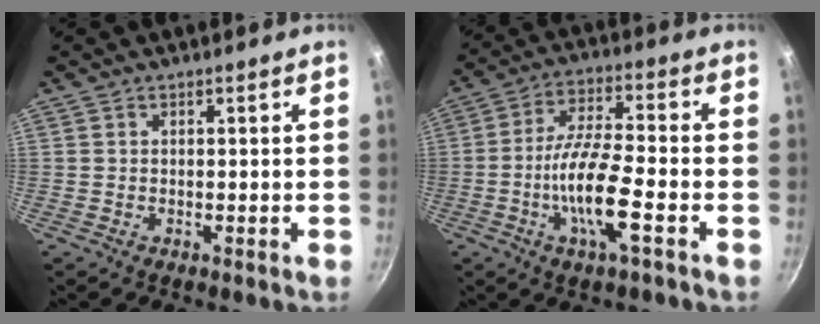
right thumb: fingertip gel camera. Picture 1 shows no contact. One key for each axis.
{"total": 12.0, "fx": -4.0, "fy": 2.6, "fz": 11.0, "tx": -0.208, "ty": 0.025, "tz": -0.082}